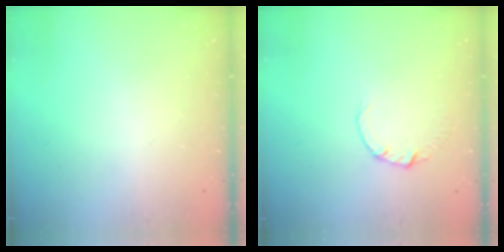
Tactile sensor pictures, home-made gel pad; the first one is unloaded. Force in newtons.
{"total": 0.5, "press": 0.5, "slide": 0.1}